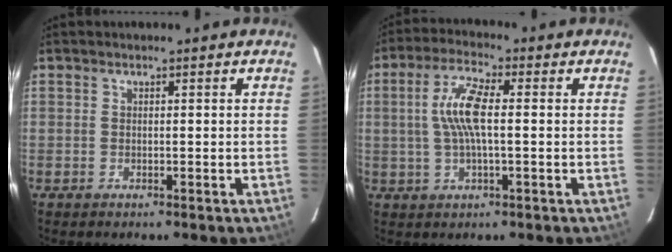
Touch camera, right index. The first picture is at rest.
{"total": 8.2, "force": [0.5, 2.1, 7.9], "torque": [-0.157, 0.010, 0.010]}